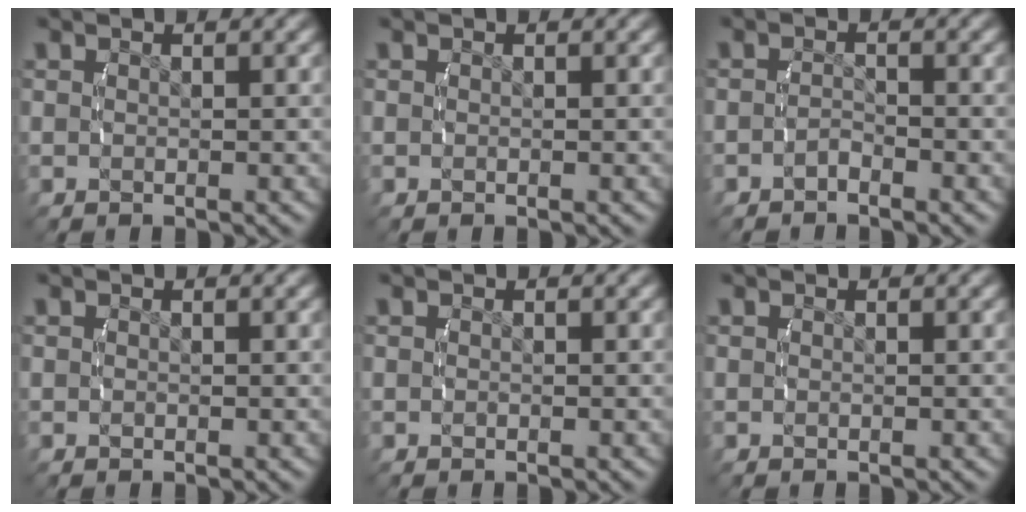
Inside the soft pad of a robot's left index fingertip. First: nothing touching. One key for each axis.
{"total": 0.0}
{"total": 1.4, "fx": -1.3, "fy": 0.4, "fz": 0.3, "tx": -0.009, "ty": -0.005, "tz": -0.023}
{"total": 0.0}
{"total": 0.0}
{"total": 0.0}